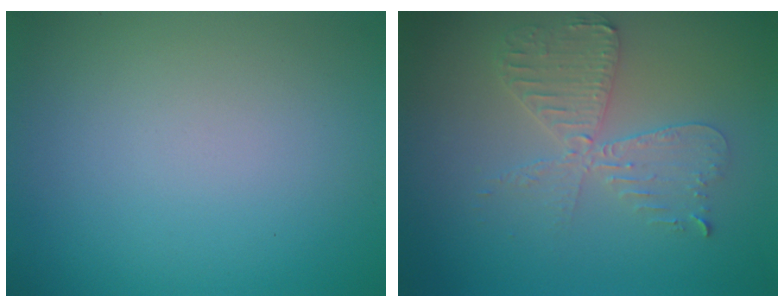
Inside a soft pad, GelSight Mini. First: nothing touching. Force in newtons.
{"total": 4.1, "press": 3.5, "slide": 2.1}